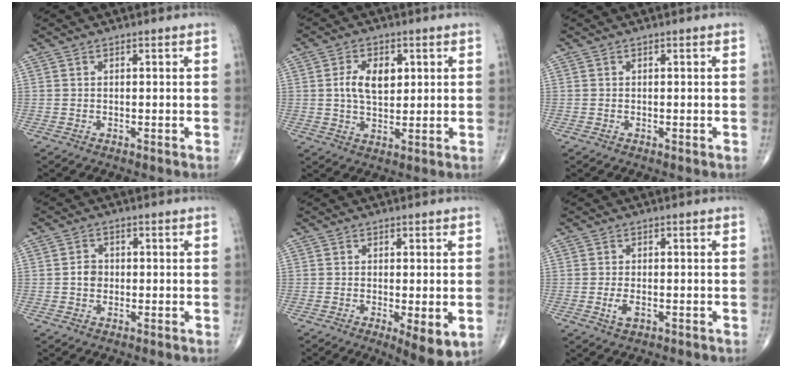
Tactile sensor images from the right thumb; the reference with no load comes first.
{"total": 7.1, "force": [1.5, 4.3, 5.5], "torque": [-0.085, -0.004, 0.024]}
{"total": 0.0}
{"total": 2.6, "force": [-0.3, 2.3, 1.4], "torque": [-0.011, 0.008, -0.009]}
{"total": 6.6, "force": [-1.7, 1.9, 6.1], "torque": [-0.089, -0.019, -0.023]}
{"total": 2.6, "force": [-0.8, 1.3, 2.1], "torque": [-0.043, -0.001, -0.013]}